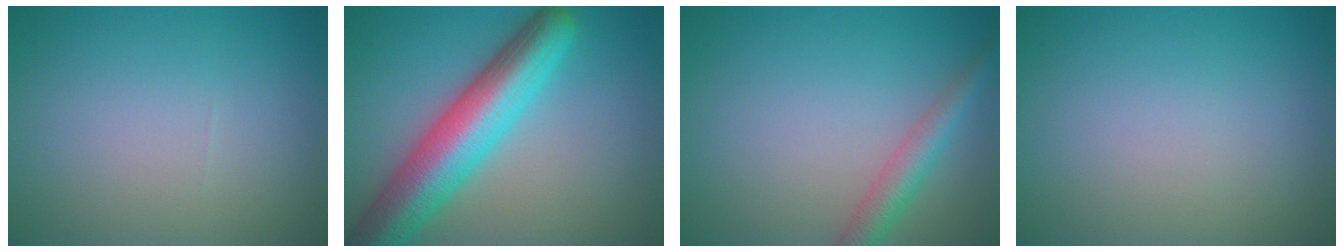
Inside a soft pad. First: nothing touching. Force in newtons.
{"total": 9.3, "press": 9.3, "slide": 0.4}
{"total": 2.9, "press": 2.9, "slide": 0.2}
{"total": 0.0}